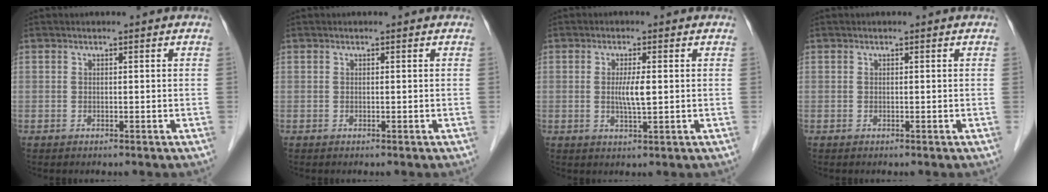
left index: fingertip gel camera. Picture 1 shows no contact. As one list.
[{"total": 0.0}, {"total": 3.4, "force": [0.1, 0.3, 3.3], "torque": [-0.064, -0.003, 0.003]}, {"total": 0.0}]